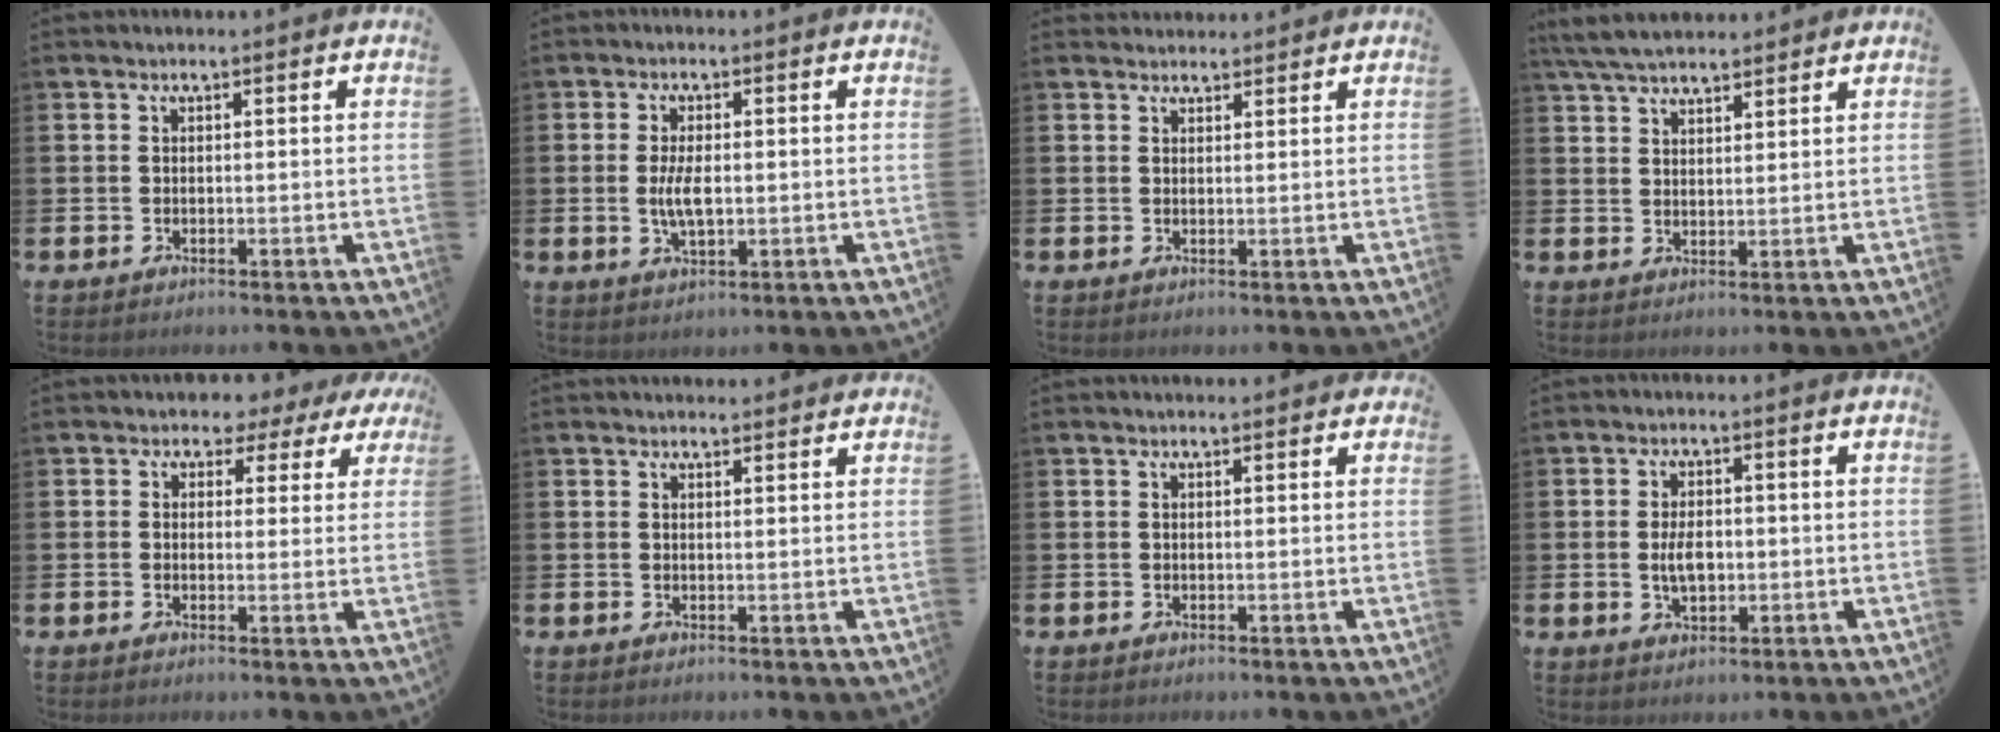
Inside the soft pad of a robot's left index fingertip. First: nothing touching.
{"total": 4.4, "force": [0.0, 1.8, 4.0], "torque": [-0.074, -0.003, -0.004]}
{"total": 1.9, "force": [1.8, 0.6, -0.1], "torque": [0.014, -0.010, 0.031]}
{"total": 5.2, "force": [4.9, 1.2, 1.3], "torque": [-0.040, -0.015, 0.091]}
{"total": 2.4, "force": [1.3, 2.0, 0.2], "torque": [-0.008, -0.007, 0.015]}
{"total": 1.5, "force": [1.5, 0.2, 0.0], "torque": [0.006, -0.005, 0.026]}
{"total": 0.6, "force": [0.4, 0.3, 0.2], "torque": [0.012, -0.003, 0.005]}
{"total": 3.8, "force": [0.0, 2.2, 3.1], "torque": [-0.043, -0.001, -0.004]}